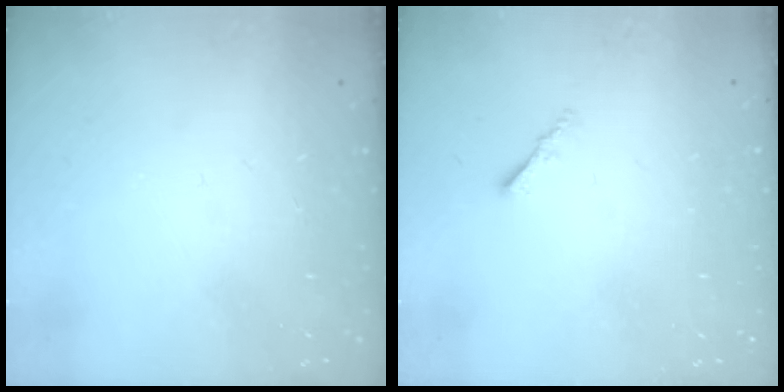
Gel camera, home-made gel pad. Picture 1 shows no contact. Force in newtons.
{"total": 1.2, "press": 1.1, "slide": 0.4}